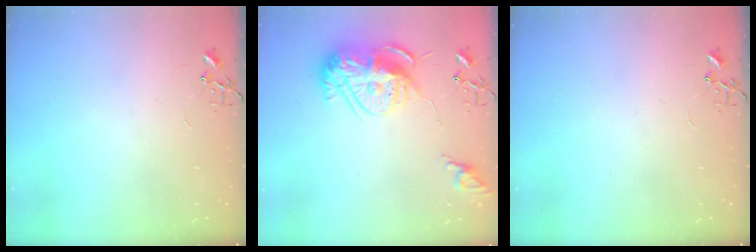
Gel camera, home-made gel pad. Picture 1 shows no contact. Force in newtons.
{"total": 15.2, "press": 15.2, "slide": 1.4}
{"total": 0.0}